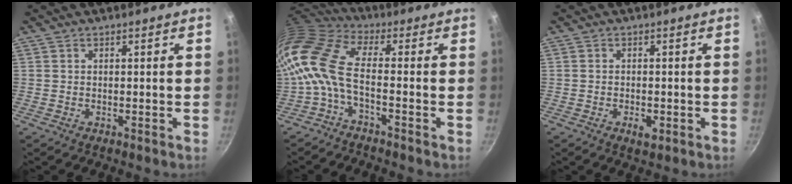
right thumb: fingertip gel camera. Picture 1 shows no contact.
{"total": 12.6, "force": [-2.3, 5.3, 11.2], "torque": [-0.247, 0.027, -0.067]}
{"total": 2.5, "force": [-1.0, 1.3, 1.9], "torque": [-0.034, 0.003, -0.016]}